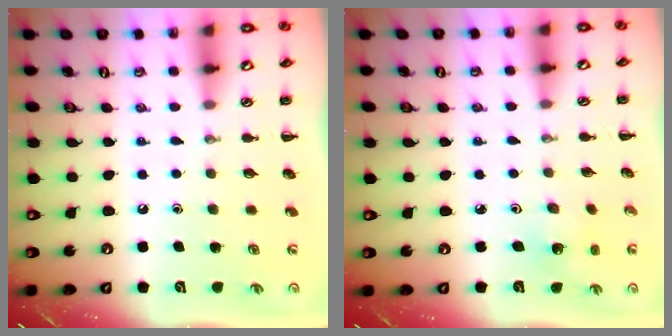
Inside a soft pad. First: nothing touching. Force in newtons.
{"total": 2.3, "press": 2.2, "slide": 0.7}